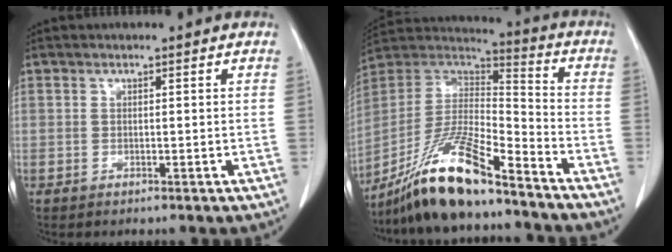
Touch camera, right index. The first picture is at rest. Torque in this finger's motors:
{"motor_torque": [0.78, -0.85, 0.63, 0.21]}